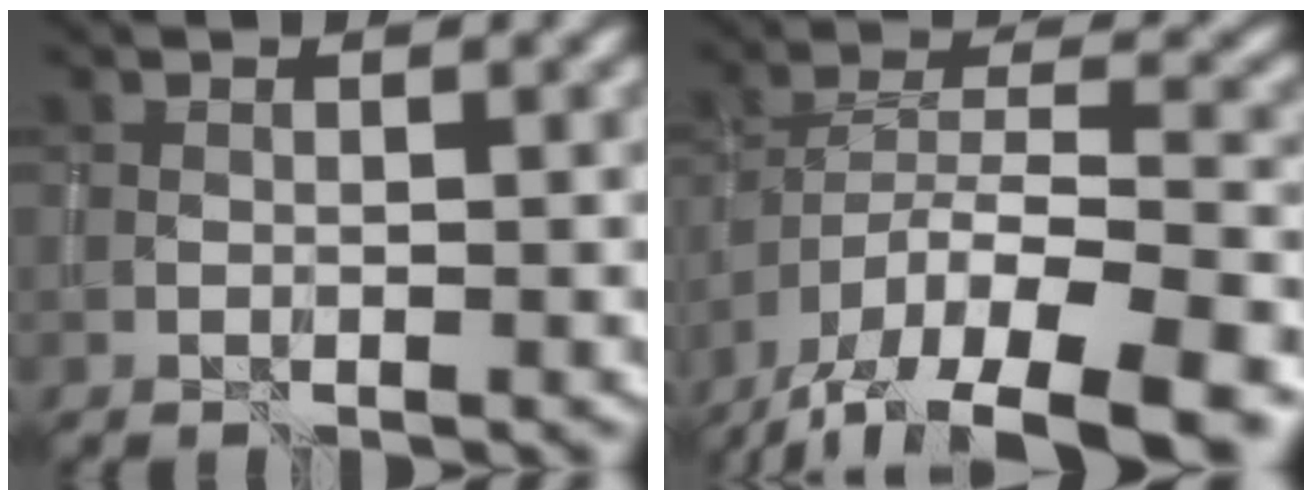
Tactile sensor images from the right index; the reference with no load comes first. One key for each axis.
{"total": 15.3, "fx": -11.4, "fy": 4.7, "fz": 9.1, "tx": -0.166, "ty": -0.017, "tz": -0.167}